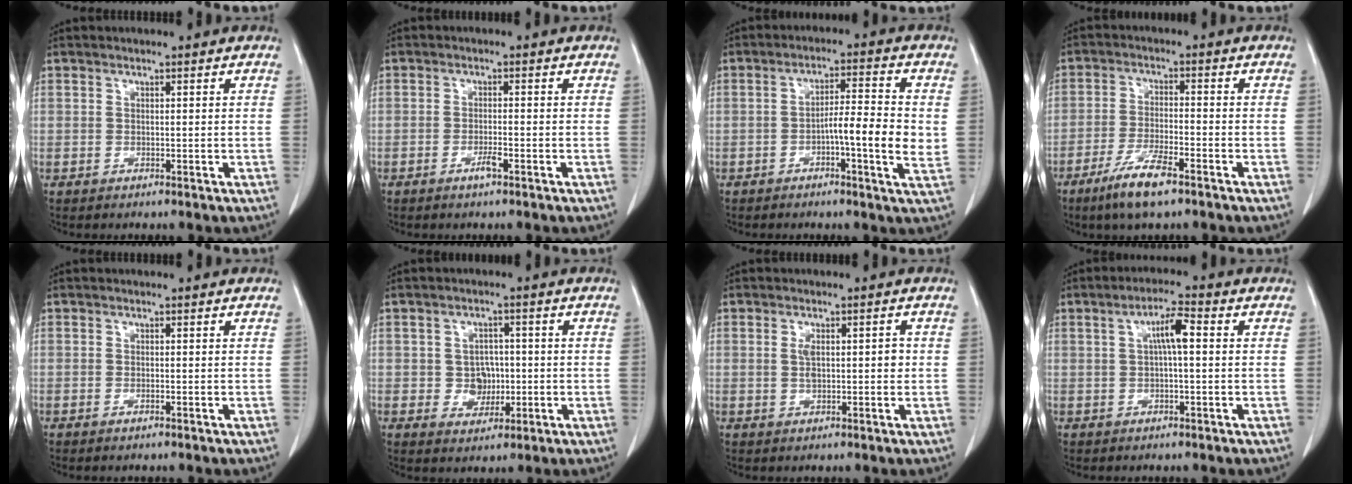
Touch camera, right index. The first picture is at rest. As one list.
[{"total": 1.9, "force": [-1.1, 0.1, 1.5], "torque": [-0.028, 0.000, -0.020]}, {"total": 8.2, "force": [-1.1, 0.5, 8.1], "torque": [-0.128, 0.003, -0.025]}, {"total": 7.4, "force": [-5.0, 1.0, 5.4], "torque": [-0.111, -0.012, -0.088]}, {"total": 0.5, "force": [-0.3, 0.1, 0.4], "torque": [-0.008, 0.000, -0.004]}, {"total": 4.5, "force": [-0.3, 3.9, 2.2], "torque": [-0.028, 0.009, 0.003]}, {"total": 3.5, "force": [0.2, 1.5, 3.1], "torque": [-0.056, 0.008, 0.007]}, {"total": 4.7, "force": [0.8, 0.6, 4.6], "torque": [-0.083, 0.013, 0.011]}]